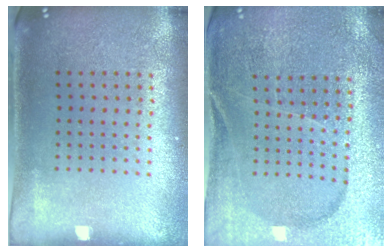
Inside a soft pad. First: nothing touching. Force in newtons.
{"total": 3.1, "press": 3.1, "slide": 0.3}